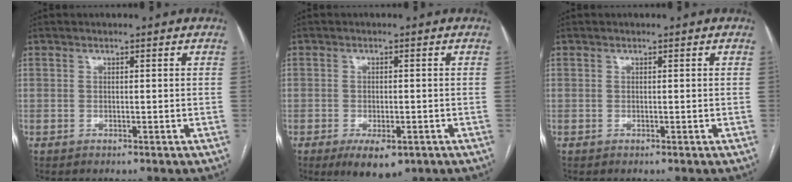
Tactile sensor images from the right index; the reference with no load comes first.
{"total": 5.9, "force": [-3.2, 2.6, 4.2], "torque": [-0.065, -0.007, -0.041]}
{"total": 0.0}